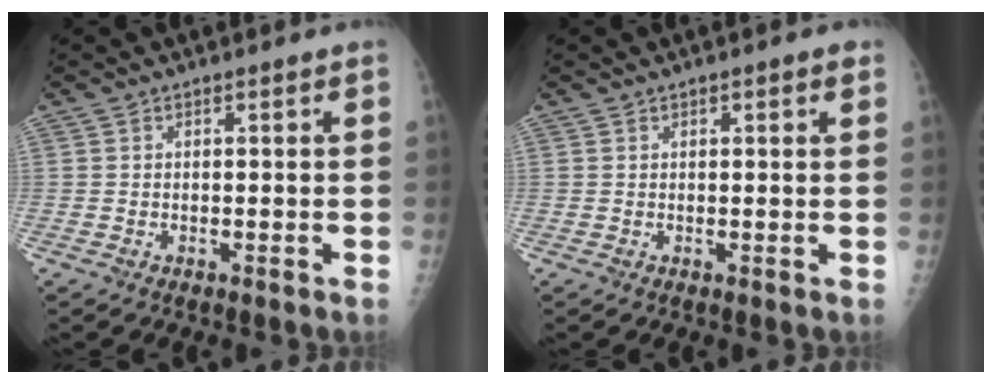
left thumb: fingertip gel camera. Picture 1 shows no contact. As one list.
[{"total": 1.8, "force": [0.9, 0.6, 1.4], "torque": [-0.014, 0.000, 0.010]}]